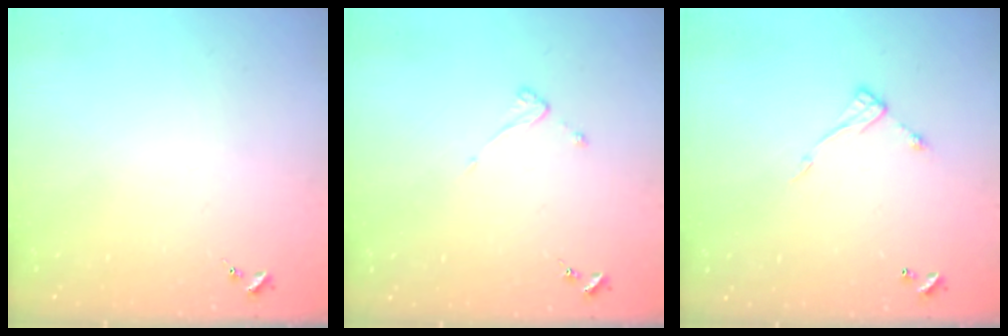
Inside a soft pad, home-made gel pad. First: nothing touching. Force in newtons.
{"total": 3.4, "press": 3.4, "slide": 0.1}
{"total": 7.5, "press": 7.5, "slide": 0.2}